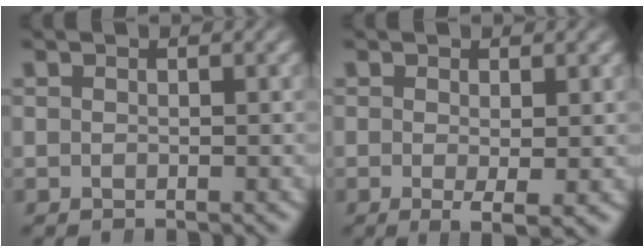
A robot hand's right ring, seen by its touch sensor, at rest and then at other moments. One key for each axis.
{"total": 2.9, "fx": -1.3, "fy": 0.7, "fz": 2.6, "tx": -0.040, "ty": -0.021, "tz": -0.011}